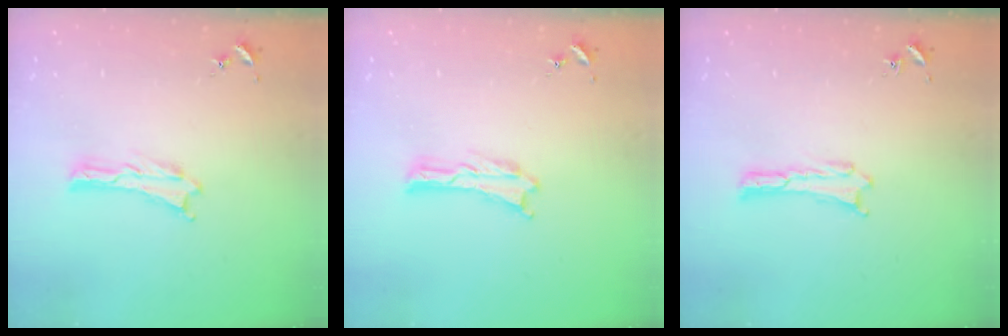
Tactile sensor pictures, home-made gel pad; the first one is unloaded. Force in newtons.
{"total": 0.0}
{"total": 0.0}